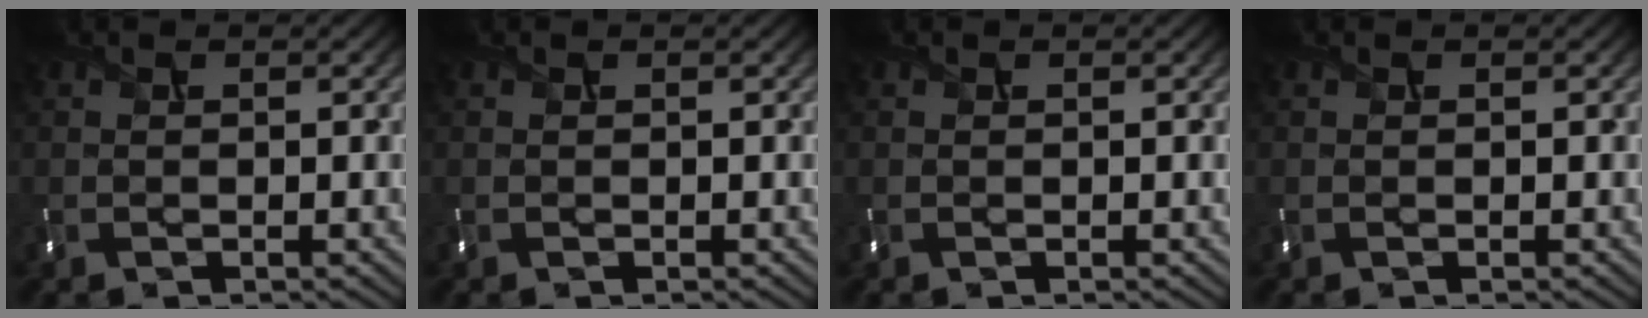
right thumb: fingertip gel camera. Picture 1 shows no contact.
{"total": 0.0}
{"total": 0.0}
{"total": 0.0}